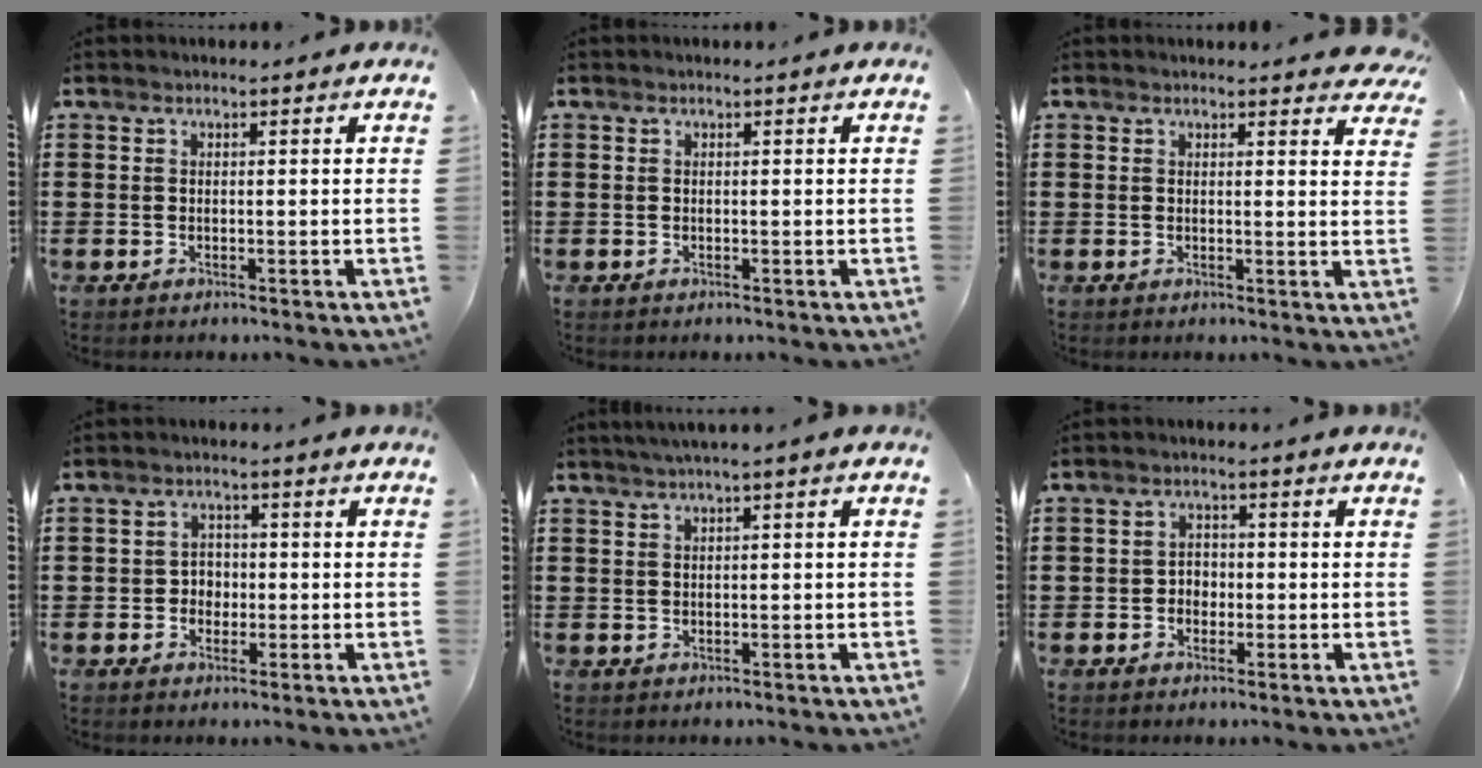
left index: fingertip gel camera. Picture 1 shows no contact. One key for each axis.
{"total": 0.0}
{"total": 2.2, "fx": 2.2, "fy": 0.4, "fz": 0.5, "tx": 0.000, "ty": -0.008, "tz": 0.038}
{"total": 2.7, "fx": -0.6, "fy": 2.3, "fz": 1.1, "tx": -0.030, "ty": 0.006, "tz": -0.016}
{"total": 1.2, "fx": 0.5, "fy": -0.2, "fz": 1.1, "tx": -0.018, "ty": -0.002, "tz": 0.008}
{"total": 2.2, "fx": -0.7, "fy": 1.9, "fz": 0.9, "tx": -0.023, "ty": 0.006, "tz": -0.019}